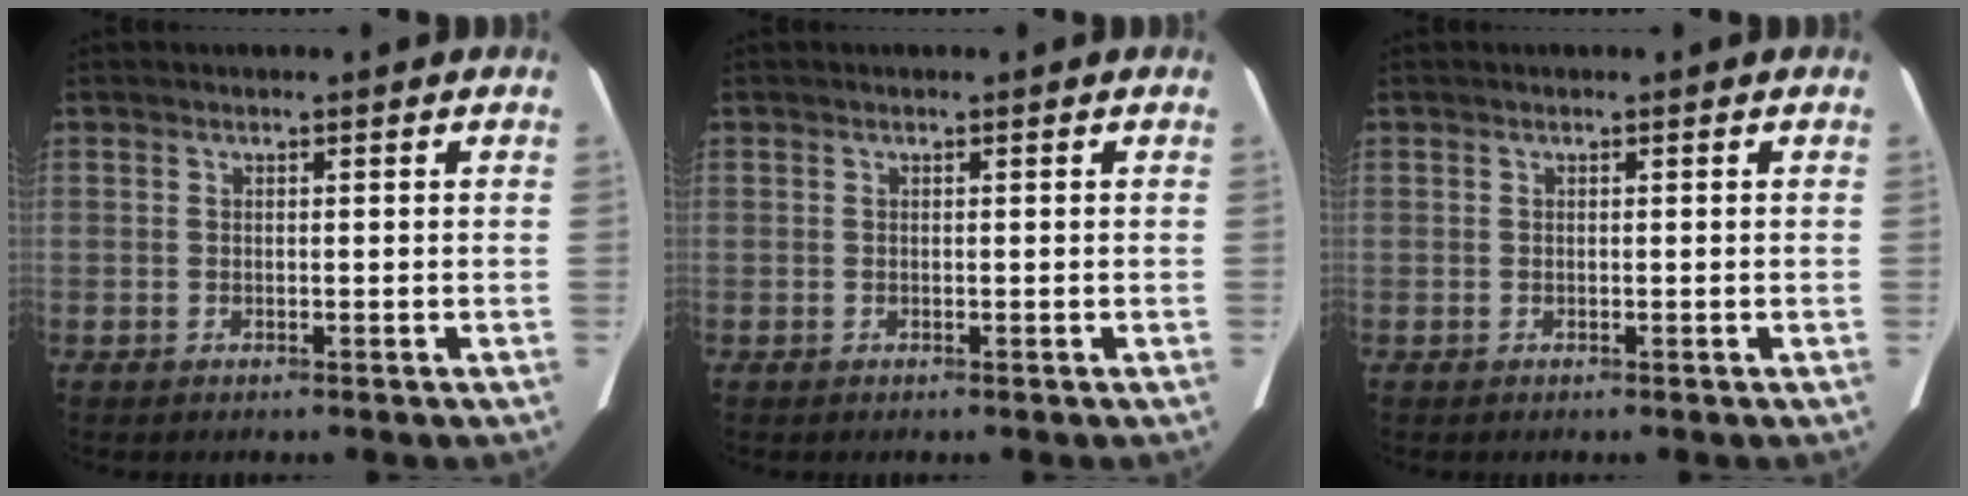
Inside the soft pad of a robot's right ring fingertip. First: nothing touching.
{"total": 0.0}
{"total": 0.0}